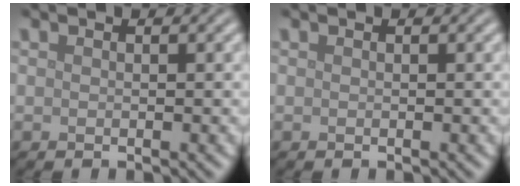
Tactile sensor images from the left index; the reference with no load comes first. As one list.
[{"total": 0.0}]